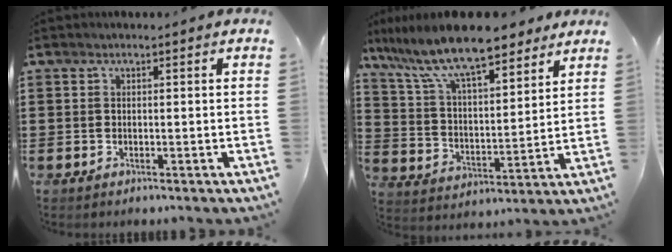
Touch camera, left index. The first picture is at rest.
{"total": 12.2, "force": [9.9, 2.5, 6.7], "torque": [-0.167, -0.041, 0.174]}